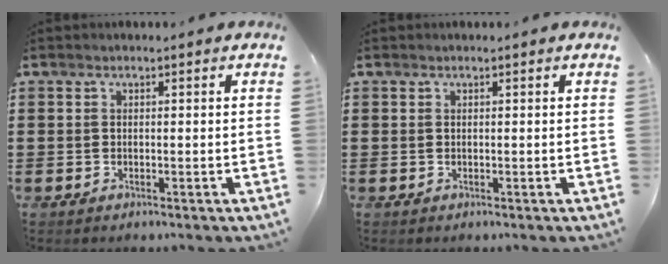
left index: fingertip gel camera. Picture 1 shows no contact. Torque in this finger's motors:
{"motor_torque": [-0.19, 0.00, -0.10, -0.01]}